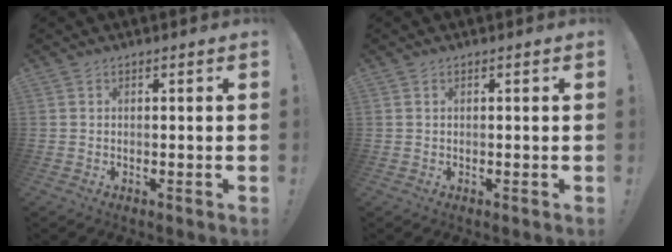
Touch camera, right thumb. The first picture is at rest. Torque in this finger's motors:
{"motor_torque": [0.39, -0.15, -0.36, 0.26, -0.06]}